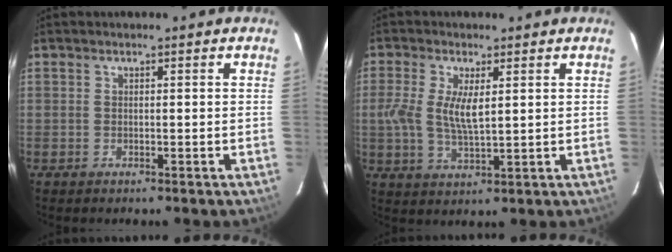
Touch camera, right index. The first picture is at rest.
{"total": 6.8, "force": [1.0, 2.4, 6.4], "torque": [-0.137, -0.002, 0.017]}